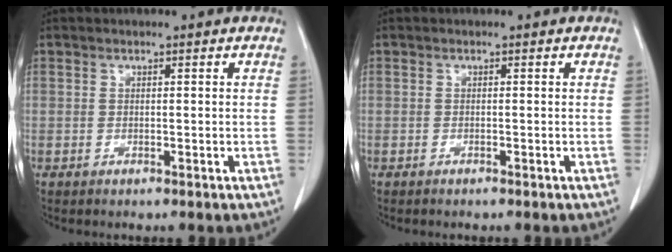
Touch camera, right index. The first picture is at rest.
{"total": 0.0}